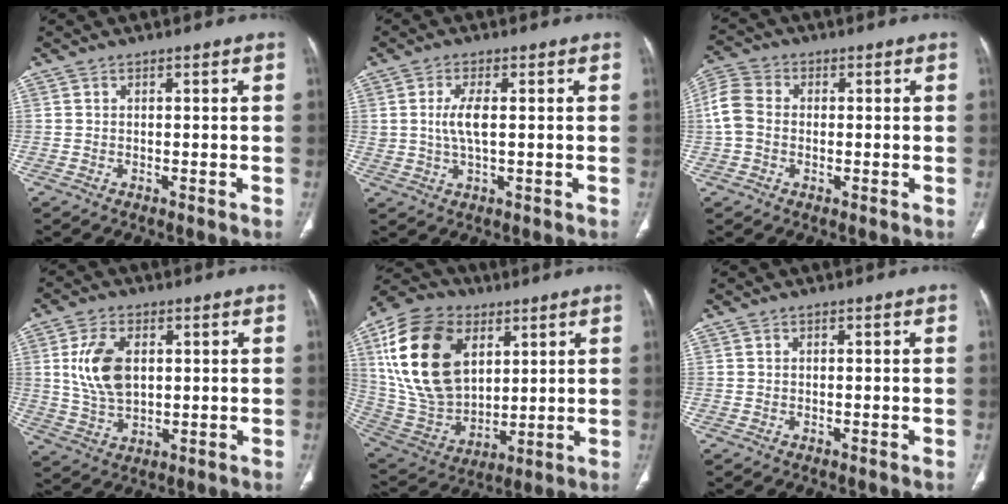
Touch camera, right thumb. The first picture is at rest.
{"total": 4.6, "force": [0.5, 1.6, 4.3], "torque": [-0.098, -0.002, 0.013]}
{"total": 6.8, "force": [0.0, 5.3, 4.2], "torque": [-0.092, 0.021, -0.010]}
{"total": 10.3, "force": [2.1, 6.3, 7.9], "torque": [-0.149, -0.007, 0.048]}
{"total": 23.8, "force": [7.6, 15.6, 16.3], "torque": [-0.296, -0.019, 0.148]}
{"total": 0.0}